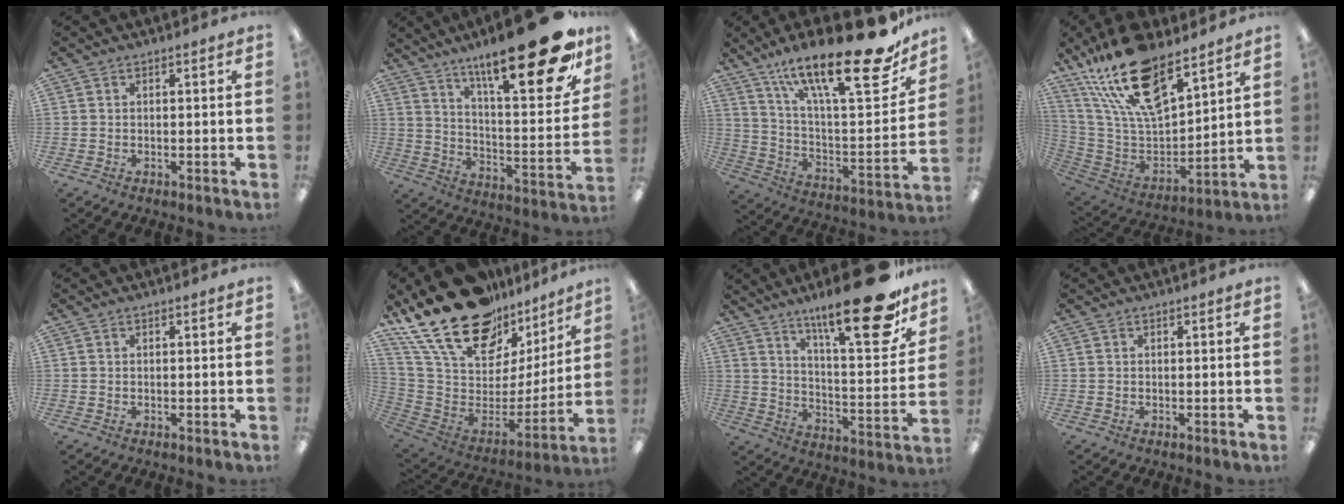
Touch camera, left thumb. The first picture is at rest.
{"total": 25.6, "force": [16.9, 6.3, 18.1], "torque": [-0.262, -0.116, 0.272]}
{"total": 26.1, "force": [17.8, 7.3, 17.7], "torque": [-0.262, -0.115, 0.287]}
{"total": 23.1, "force": [16.2, 9.8, 13.3], "torque": [-0.251, -0.090, 0.289]}
{"total": 0.0}
{"total": 26.1, "force": [18.7, 12.9, 12.8], "torque": [-0.230, -0.119, 0.345]}
{"total": 23.4, "force": [16.0, 6.6, 15.7], "torque": [-0.224, -0.107, 0.254]}
{"total": 0.0}